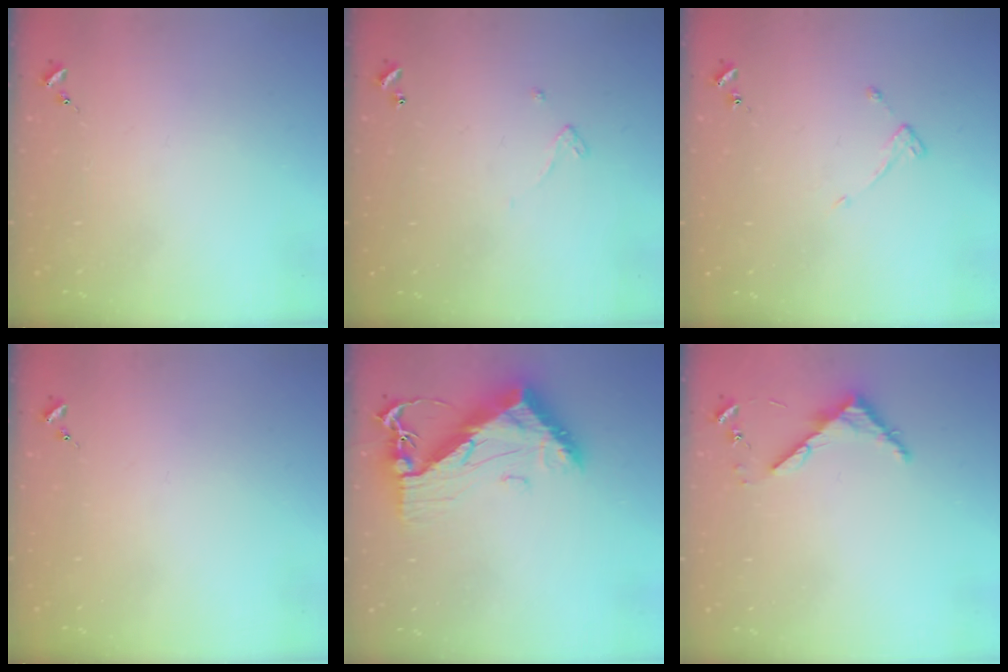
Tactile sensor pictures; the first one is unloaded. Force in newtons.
{"total": 2.6, "press": 2.6, "slide": 0.2}
{"total": 3.6, "press": 3.6, "slide": 0.5}
{"total": 0.0}
{"total": 12.5, "press": 12.4, "slide": 1.1}
{"total": 4.6, "press": 4.6, "slide": 0.4}